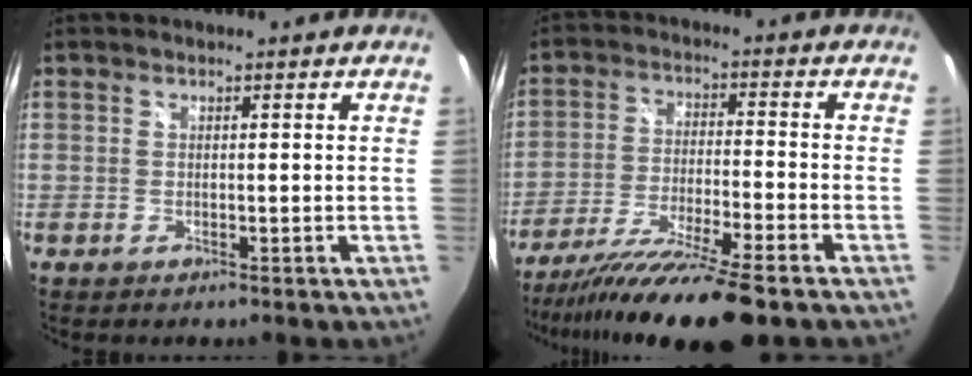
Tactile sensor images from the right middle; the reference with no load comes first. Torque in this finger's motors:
{"motor_torque": [1.16, -0.98, 0.35, 0.21]}